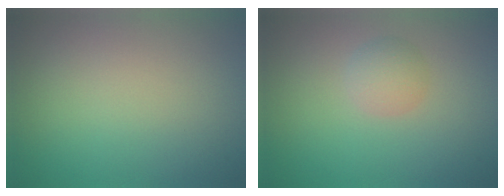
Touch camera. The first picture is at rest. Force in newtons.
{"total": 1.9, "press": 1.9, "slide": 0.1}